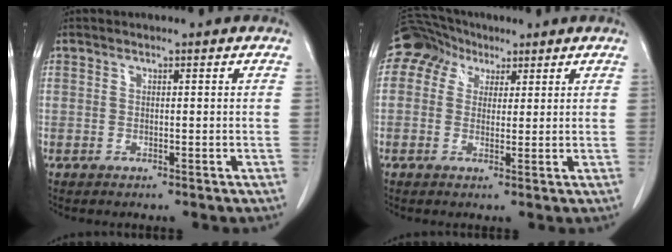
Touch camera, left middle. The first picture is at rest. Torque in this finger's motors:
{"motor_torque": [-0.21, 0.22, -0.17, -0.03]}